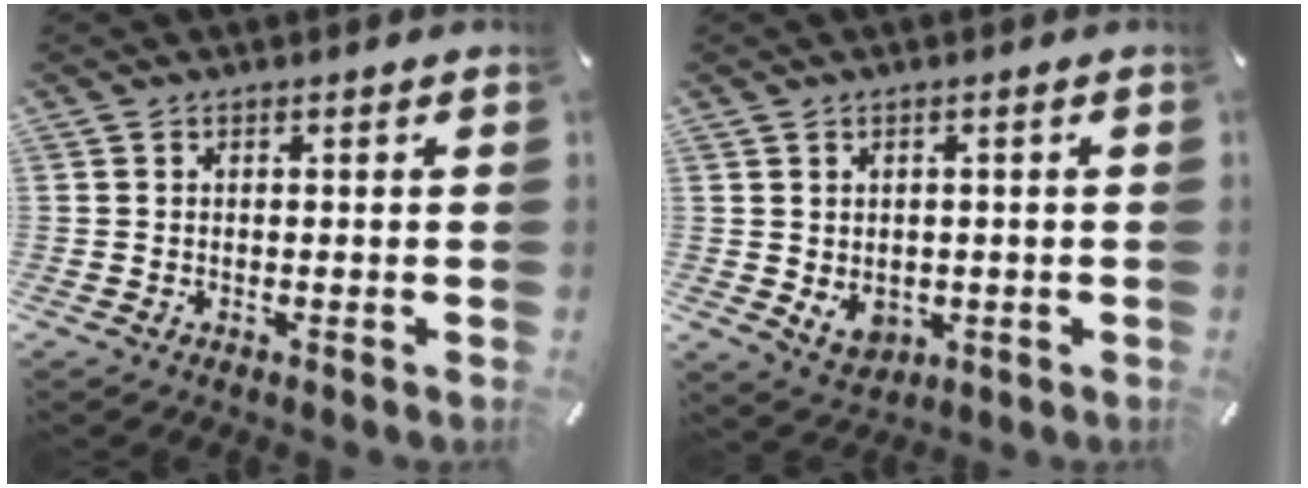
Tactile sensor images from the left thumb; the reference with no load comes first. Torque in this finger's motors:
{"motor_torque": [0.04, 0.12, 0.05, -0.04, 0.03]}